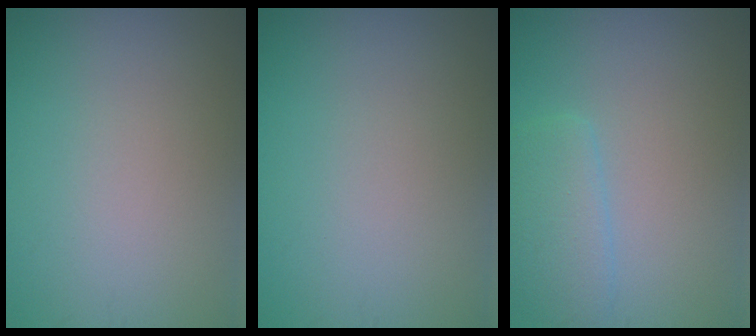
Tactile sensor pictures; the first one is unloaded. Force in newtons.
{"total": 0.0}
{"total": 2.7, "press": 2.7, "slide": 0.0}